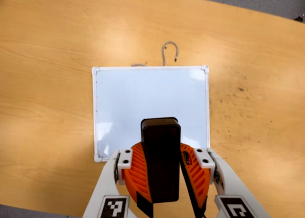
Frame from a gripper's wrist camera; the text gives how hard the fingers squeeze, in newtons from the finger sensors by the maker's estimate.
{"total": 9.6, "left": 9.8, "right": 9.3}